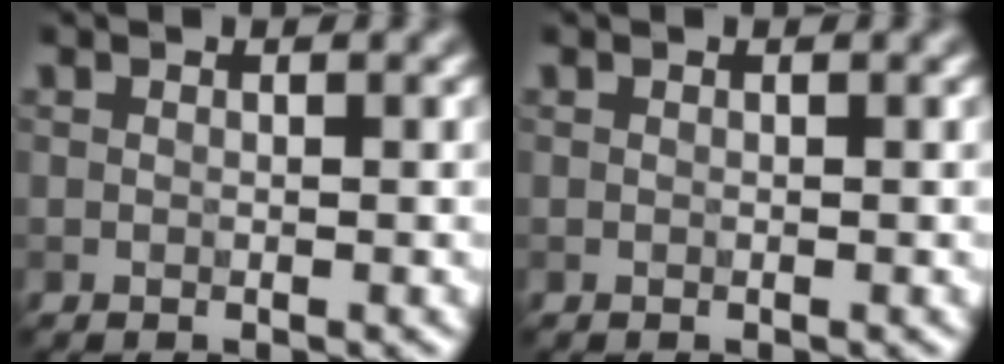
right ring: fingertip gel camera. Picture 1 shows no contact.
{"total": 0.0}